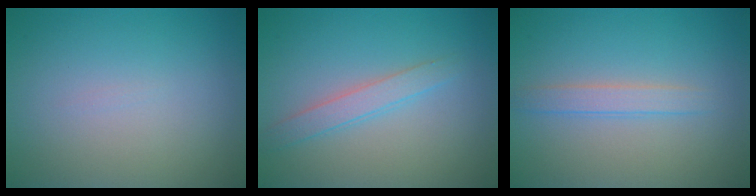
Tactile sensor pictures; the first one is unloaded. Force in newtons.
{"total": 2.0, "press": 2.0, "slide": 0.1}
{"total": 1.8, "press": 1.7, "slide": 0.2}